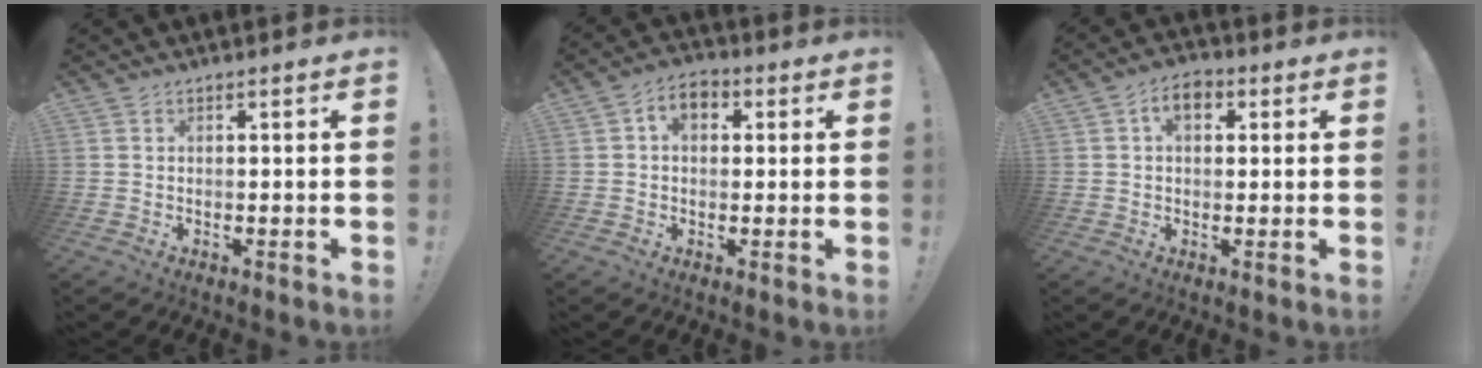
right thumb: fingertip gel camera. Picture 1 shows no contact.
{"total": 5.9, "force": [1.4, 4.3, 3.8], "torque": [-0.054, 0.004, 0.025]}
{"total": 5.9, "force": [1.8, 4.1, 3.9], "torque": [-0.059, 0.007, 0.030]}